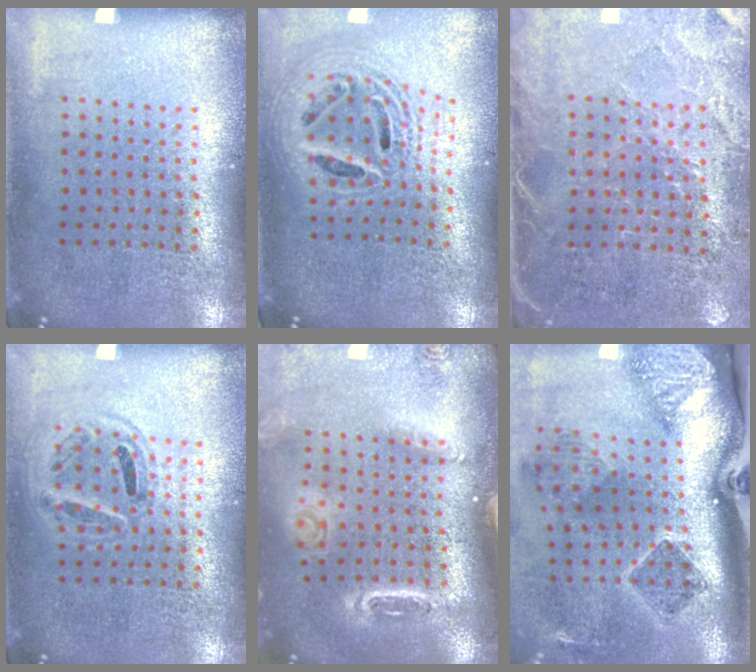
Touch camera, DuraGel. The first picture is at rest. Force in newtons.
{"total": 2.2, "press": 1.7, "slide": 1.4}
{"total": 3.1, "press": 2.8, "slide": 1.5}
{"total": 0.9, "press": 0.9, "slide": 0.3}
{"total": 1.5, "press": 1.5, "slide": 0.2}
{"total": 2.9, "press": 1.9, "slide": 2.2}